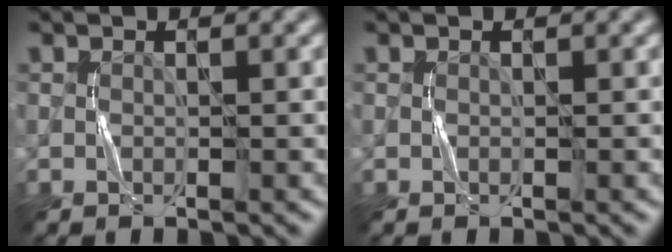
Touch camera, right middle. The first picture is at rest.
{"total": 0.0}